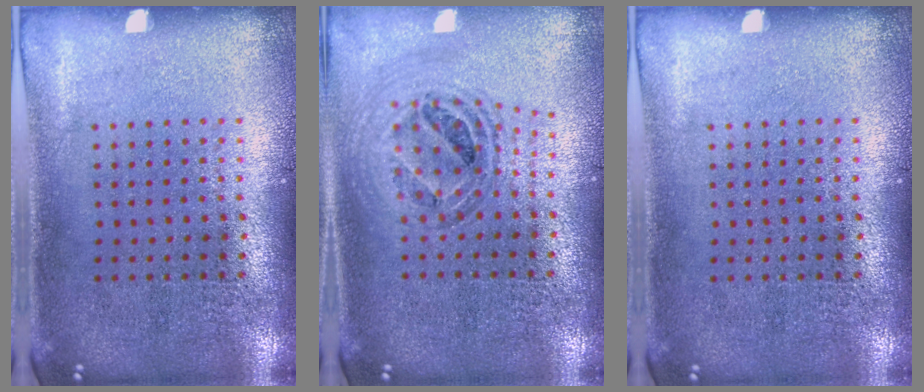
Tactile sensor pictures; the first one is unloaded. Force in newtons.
{"total": 0.9, "press": 0.9, "slide": 0.0}
{"total": 0.0}